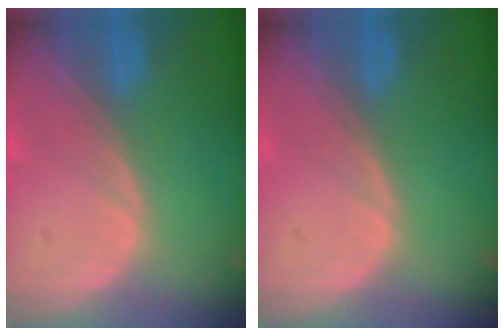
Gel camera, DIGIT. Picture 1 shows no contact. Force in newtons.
{"total": 0.0}